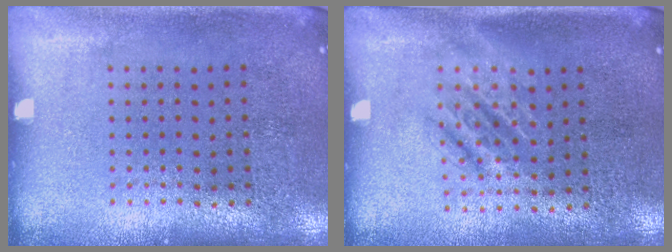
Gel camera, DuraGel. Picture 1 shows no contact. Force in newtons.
{"total": 1.4, "press": 1.2, "slide": 0.7}